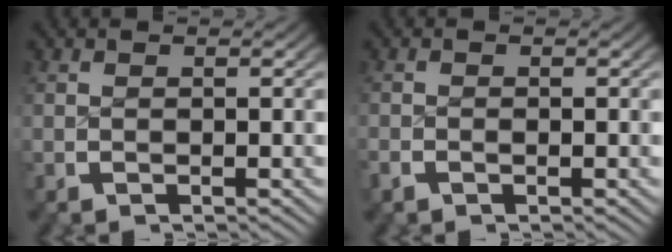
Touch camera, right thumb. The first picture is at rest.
{"total": 0.9, "force": [-0.7, 0.5, 0.3], "torque": [-0.009, -0.003, -0.015]}